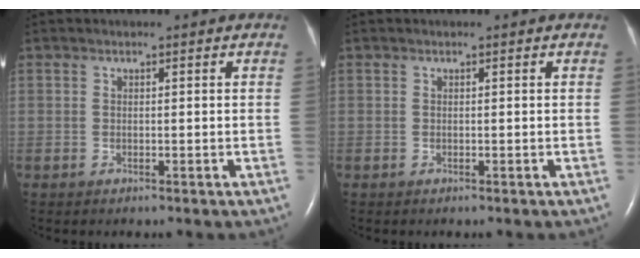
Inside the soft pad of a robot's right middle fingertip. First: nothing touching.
{"total": 0.0}